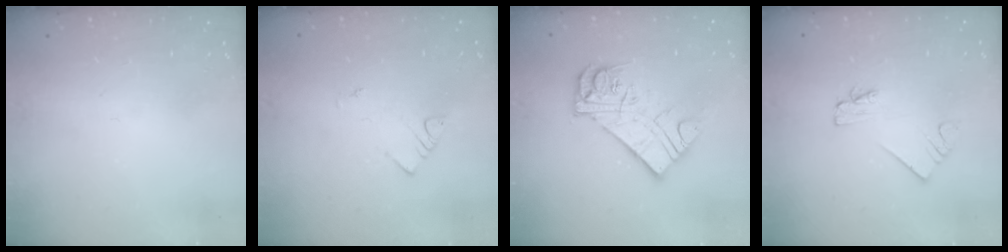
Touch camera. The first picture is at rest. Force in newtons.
{"total": 2.1, "press": 2.1, "slide": 0.4}
{"total": 13.7, "press": 13.7, "slide": 1.4}
{"total": 2.0, "press": 2.0, "slide": 0.1}